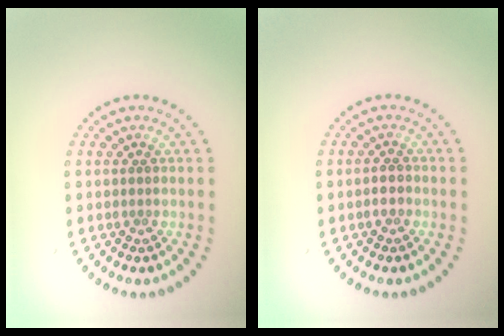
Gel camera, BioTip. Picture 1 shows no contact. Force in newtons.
{"total": 1.1, "press": 1.0, "slide": 0.5}